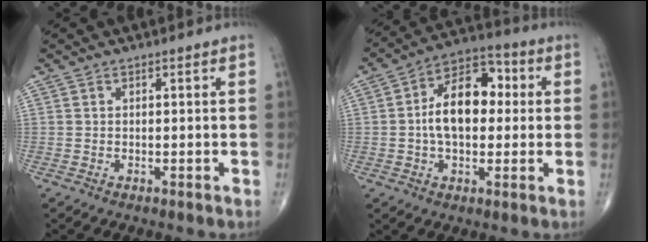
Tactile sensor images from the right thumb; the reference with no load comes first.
{"total": 13.8, "force": [0.8, 8.5, 10.8], "torque": [-0.157, 0.030, 0.002]}